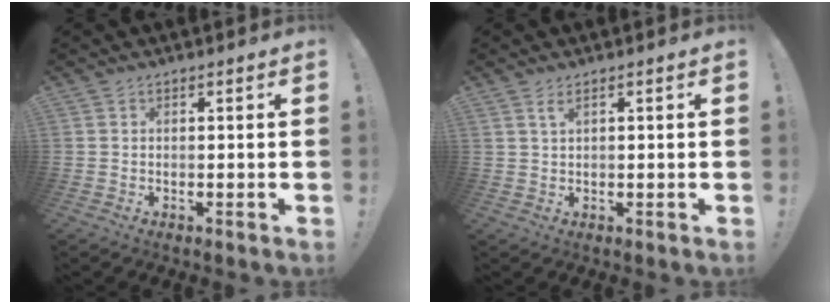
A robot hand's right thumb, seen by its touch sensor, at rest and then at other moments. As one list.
[{"total": 2.2, "force": [1.4, 0.5, 1.6], "torque": [-0.026, -0.002, 0.023]}]